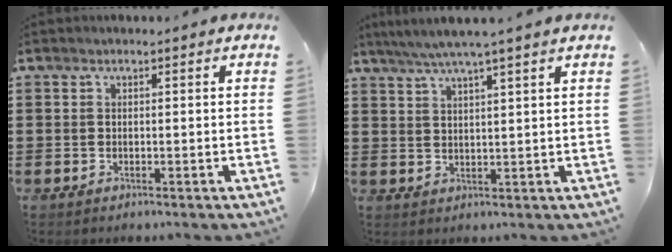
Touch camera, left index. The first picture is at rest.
{"total": 4.1, "force": [3.3, -0.6, 2.4], "torque": [-0.055, -0.009, 0.058]}